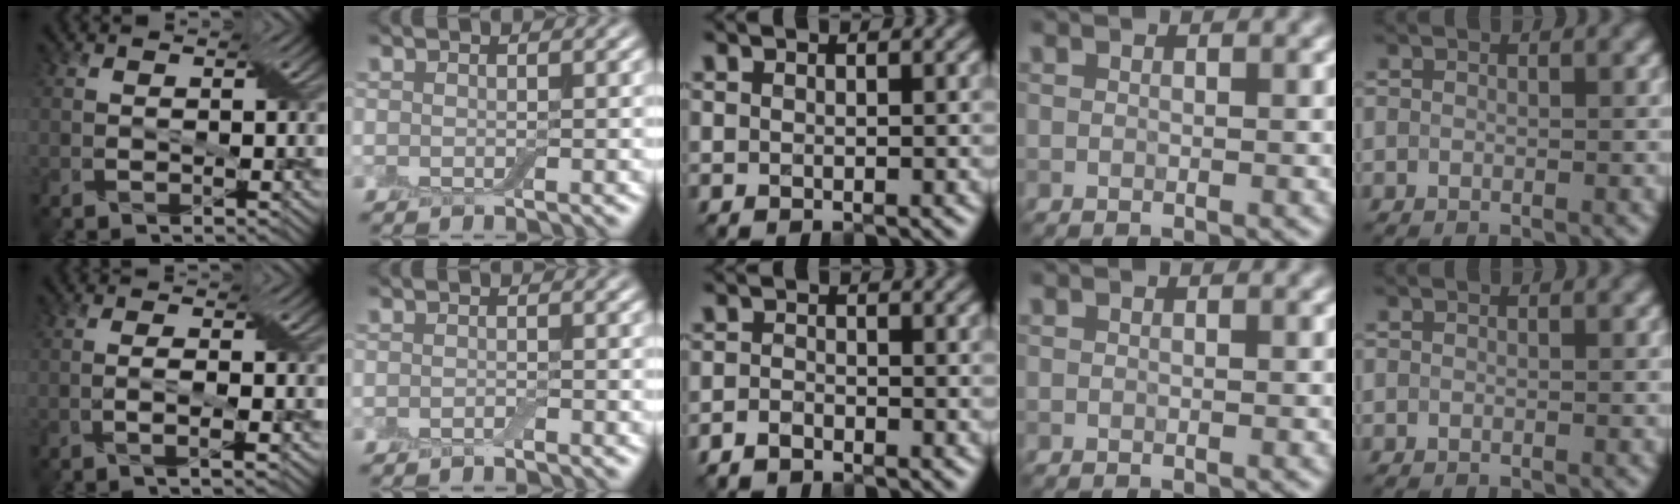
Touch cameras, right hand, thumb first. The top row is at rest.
{"thumb": {"total": 2.3, "force": [-0.6, 0.3, 2.2], "torque": [-0.041, 0.007, -0.017]}, "index": {"total": 0.5, "force": [-0.4, 0.1, 0.3], "torque": [-0.006, 0.000, -0.006]}, "middle": {"total": 1.3, "force": [-1.1, 0.5, 0.5], "torque": [-0.009, 0.001, -0.024]}}